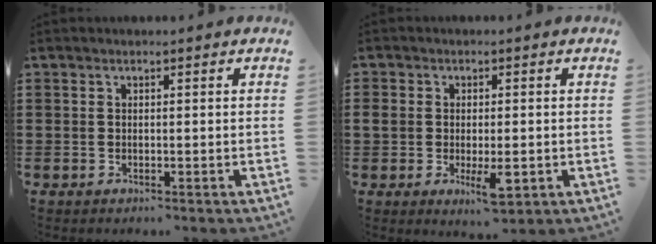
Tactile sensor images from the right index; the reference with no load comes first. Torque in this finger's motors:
{"motor_torque": [0.18, 0.16, 0.19, 0.14]}